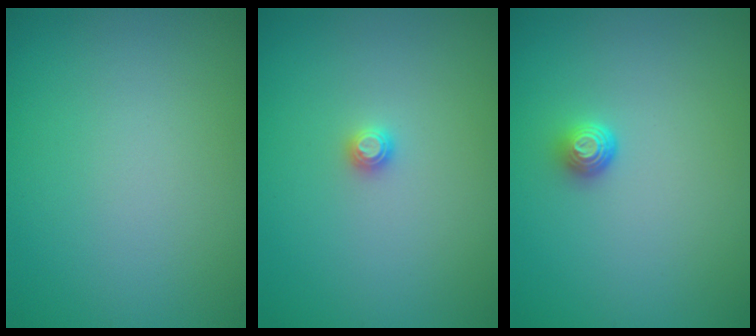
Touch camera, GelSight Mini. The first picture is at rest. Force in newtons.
{"total": 0.8, "press": 0.8, "slide": 0.1}
{"total": 1.3, "press": 1.0, "slide": 0.9}